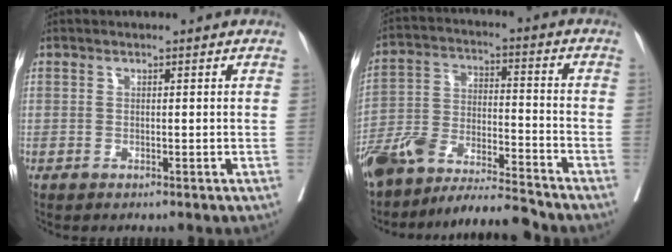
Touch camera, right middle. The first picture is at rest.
{"total": 13.7, "force": [-12.6, 0.4, 5.1], "torque": [-0.098, 0.012, -0.232]}